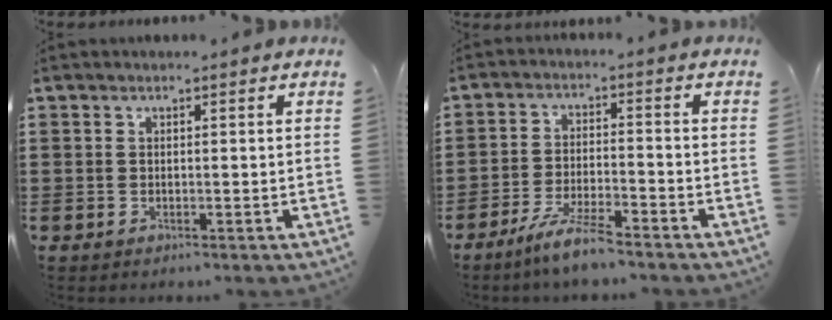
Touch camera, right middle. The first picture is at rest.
{"total": 5.9, "force": [-5.0, 0.2, 3.2], "torque": [-0.072, -0.011, -0.095]}